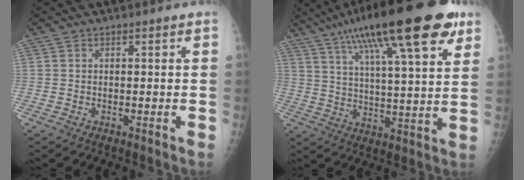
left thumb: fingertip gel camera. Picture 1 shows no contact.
{"total": 25.7, "force": [14.6, 6.1, 20.2], "torque": [-0.318, -0.012, 0.228]}